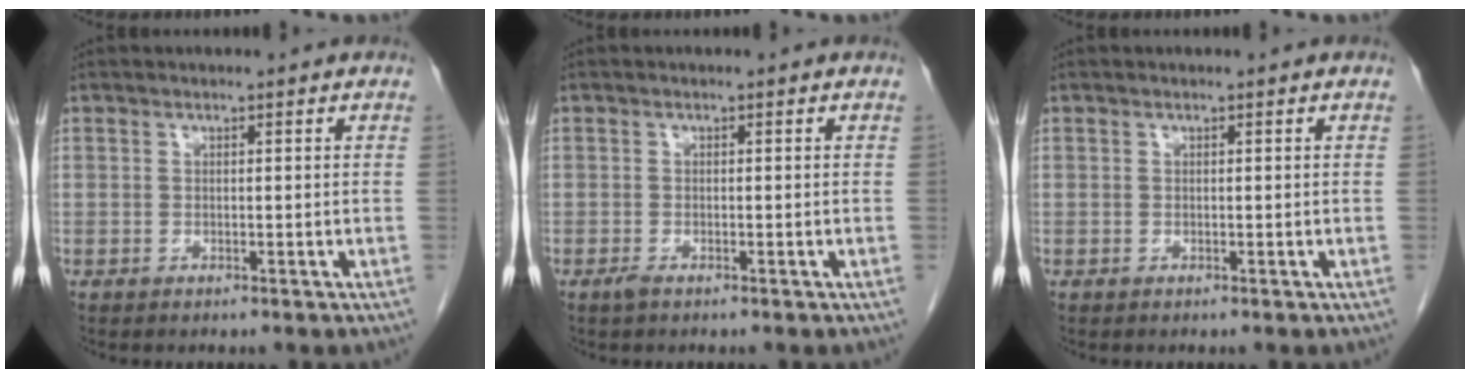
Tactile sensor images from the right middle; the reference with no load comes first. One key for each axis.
{"total": 0.9, "fx": -0.6, "fy": 0.2, "fz": 0.6, "tx": -0.016, "ty": -0.002, "tz": -0.011}
{"total": 0.0}